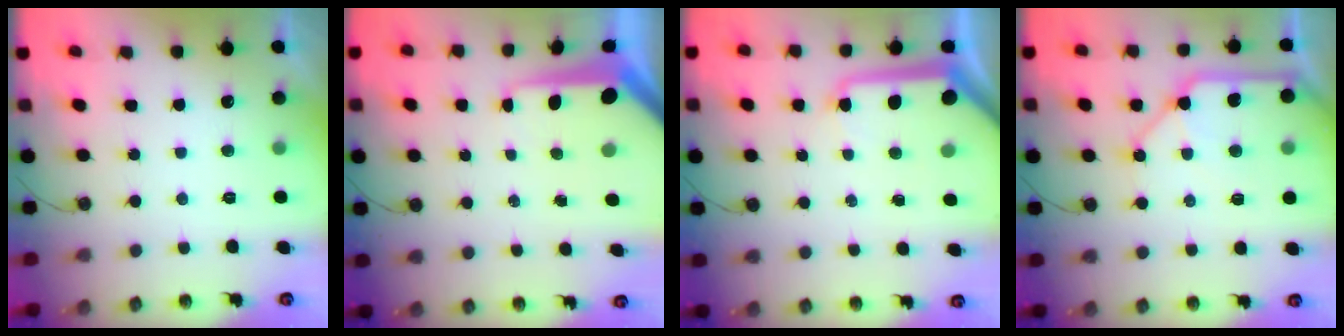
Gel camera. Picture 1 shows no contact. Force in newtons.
{"total": 10.1, "press": 10.0, "slide": 1.0}
{"total": 12.2, "press": 12.2, "slide": 1.4}
{"total": 14.3, "press": 14.2, "slide": 1.7}